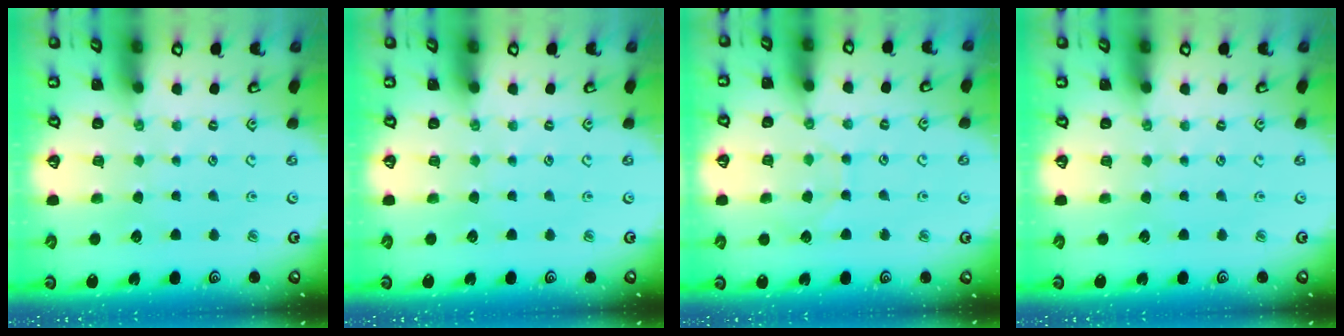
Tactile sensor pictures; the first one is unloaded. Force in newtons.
{"total": 0.0}
{"total": 5.7, "press": 5.7, "slide": 0.4}
{"total": 0.0}